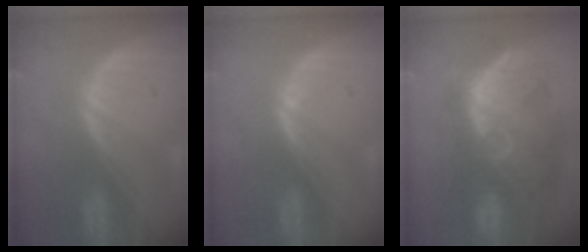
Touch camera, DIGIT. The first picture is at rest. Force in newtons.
{"total": 0.8, "press": 0.6, "slide": 0.6}
{"total": 13.2, "press": 11.4, "slide": 6.6}